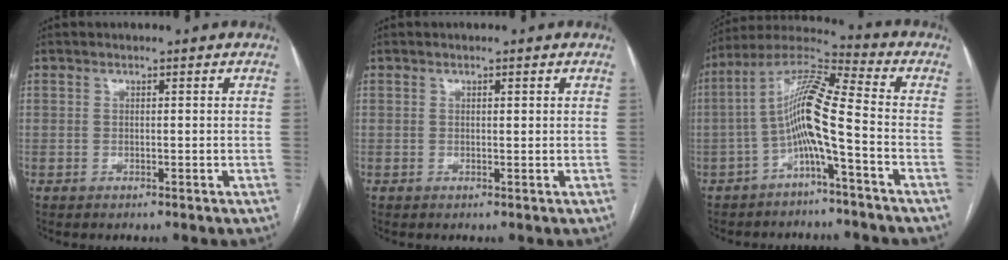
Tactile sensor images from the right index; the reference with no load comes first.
{"total": 0.6, "force": [0.2, 0.2, 0.5], "torque": [-0.011, 0.000, 0.003]}
{"total": 10.2, "force": [-2.9, 0.1, 9.8], "torque": [-0.188, 0.029, -0.061]}